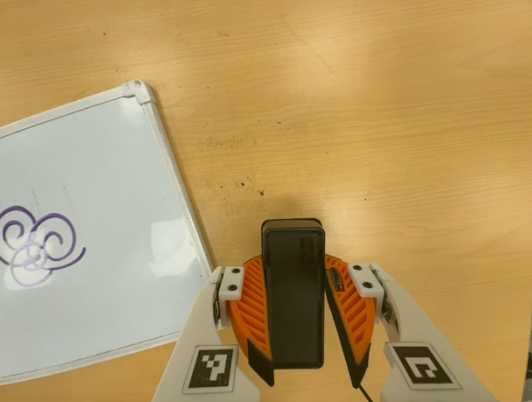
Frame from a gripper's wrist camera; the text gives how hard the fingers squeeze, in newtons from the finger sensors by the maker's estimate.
{"total": 6.6, "left": 5.2, "right": 7.9}